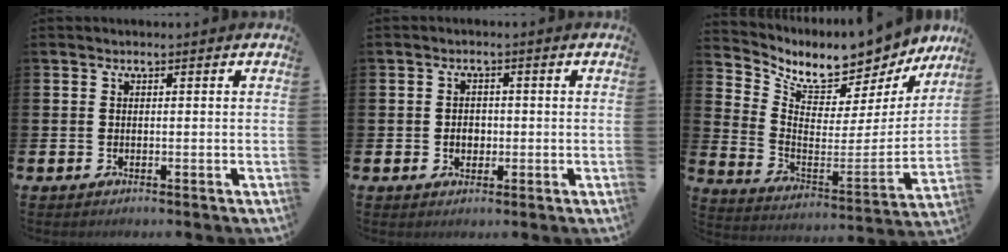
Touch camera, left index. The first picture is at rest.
{"total": 2.2, "force": [-0.2, 1.8, 1.3], "torque": [-0.007, -0.002, -0.011]}
{"total": 8.1, "force": [7.3, 2.8, 2.0], "torque": [-0.072, -0.065, 0.122]}